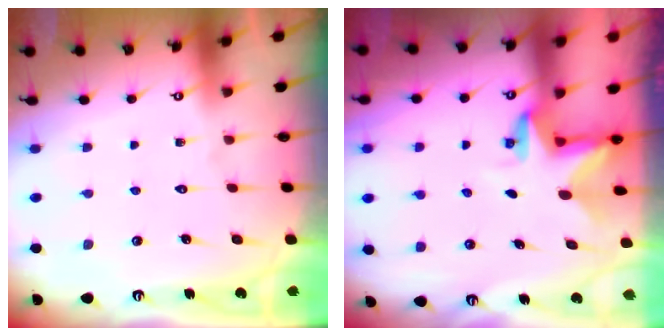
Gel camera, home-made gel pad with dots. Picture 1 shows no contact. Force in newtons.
{"total": 2.8, "press": 2.8, "slide": 0.2}